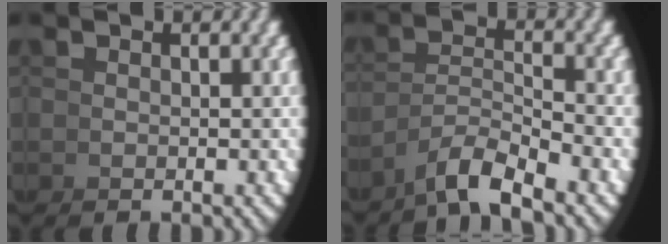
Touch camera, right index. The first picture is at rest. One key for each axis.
{"total": 4.7, "fx": -3.2, "fy": 2.2, "fz": 2.7, "tx": -0.052, "ty": -0.012, "tz": -0.051}